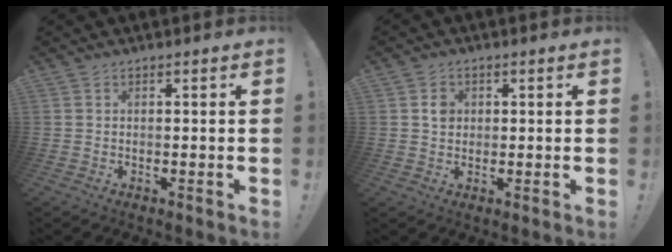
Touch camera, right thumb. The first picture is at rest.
{"total": 3.3, "force": [0.5, 2.9, 1.5], "torque": [-0.002, -0.006, 0.003]}